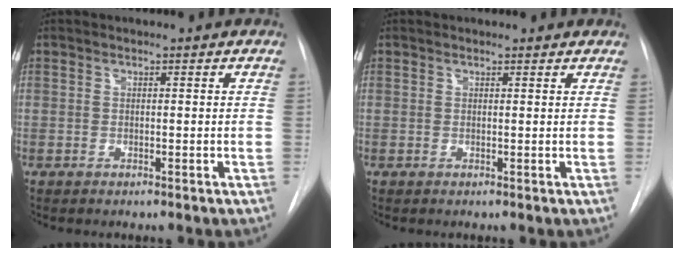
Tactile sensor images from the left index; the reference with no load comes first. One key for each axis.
{"total": 2.7, "fx": 2.5, "fy": 0.8, "fz": 0.6, "tx": -0.011, "ty": 0.015, "tz": 0.021}